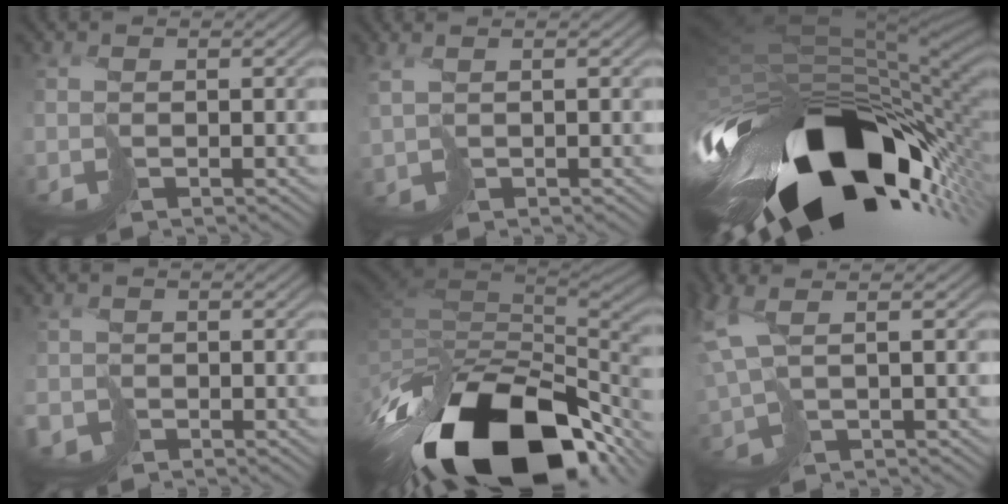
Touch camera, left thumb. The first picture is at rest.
{"total": 1.8, "force": [1.3, 0.3, 1.3], "torque": [-0.037, -0.004, 0.028]}
{"total": 16.7, "force": [-5.5, 8.5, 13.3], "torque": [-0.256, -0.036, -0.065]}
{"total": 1.5, "force": [-0.8, 1.3, -0.1], "torque": [0.011, -0.008, -0.018]}
{"total": 17.6, "force": [-8.8, 8.6, 12.7], "torque": [-0.245, -0.044, -0.105]}
{"total": 5.8, "force": [1.9, 1.8, 5.2], "torque": [-0.142, -0.006, 0.039]}